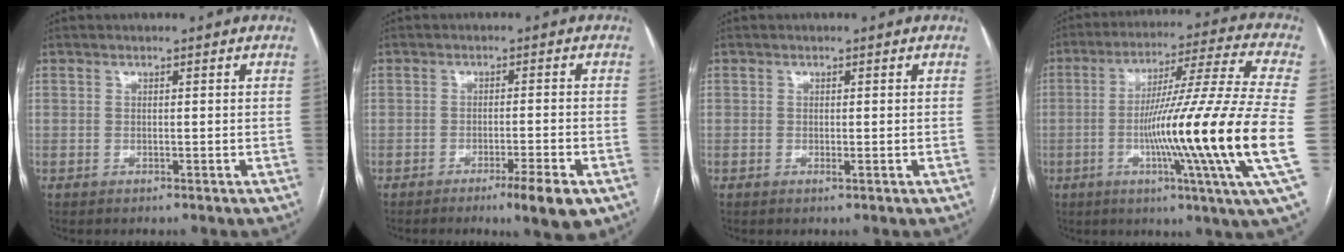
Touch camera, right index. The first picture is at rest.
{"total": 6.0, "force": [-3.4, 0.2, 4.9], "torque": [-0.067, -0.010, -0.051]}
{"total": 0.6, "force": [-0.2, 0.1, 0.5], "torque": [-0.006, -0.001, -0.003]}
{"total": 22.9, "force": [-4.4, -2.6, 22.3], "torque": [-0.336, -0.019, -0.093]}